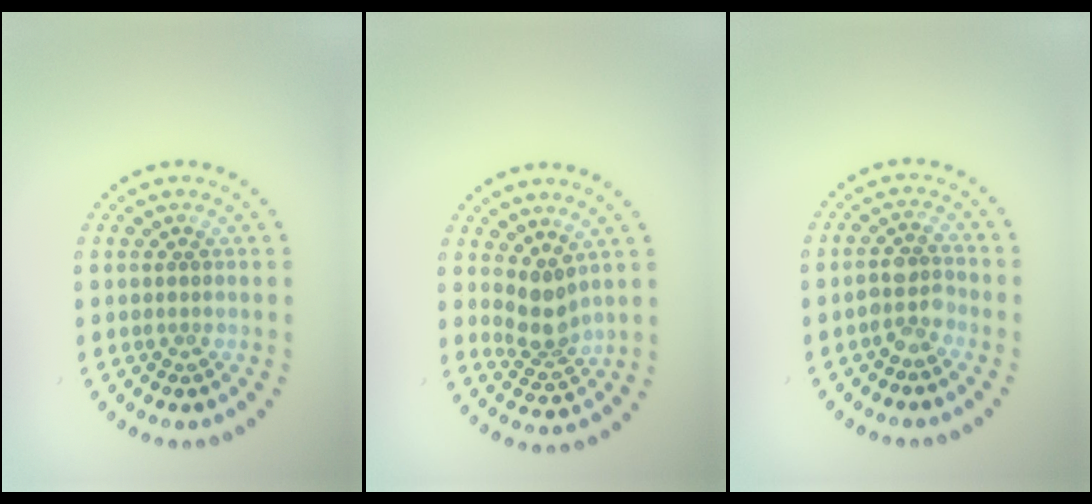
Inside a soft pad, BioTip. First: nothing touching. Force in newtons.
{"total": 2.7, "press": 2.0, "slide": 1.8}
{"total": 2.2, "press": 2.0, "slide": 1.0}